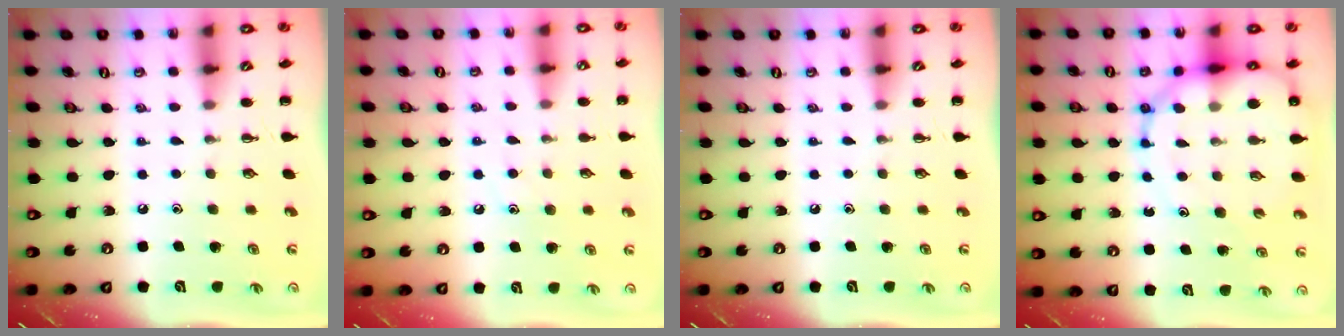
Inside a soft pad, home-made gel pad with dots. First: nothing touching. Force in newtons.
{"total": 6.5, "press": 6.3, "slide": 1.2}
{"total": 0.0}
{"total": 13.6, "press": 13.2, "slide": 3.5}